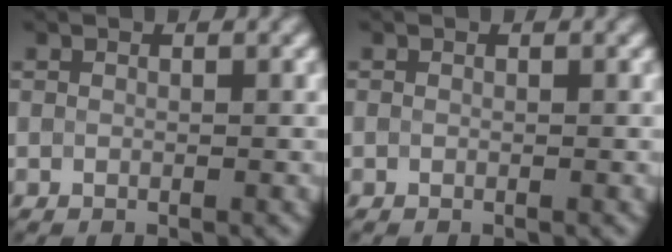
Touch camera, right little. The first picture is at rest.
{"total": 0.0}